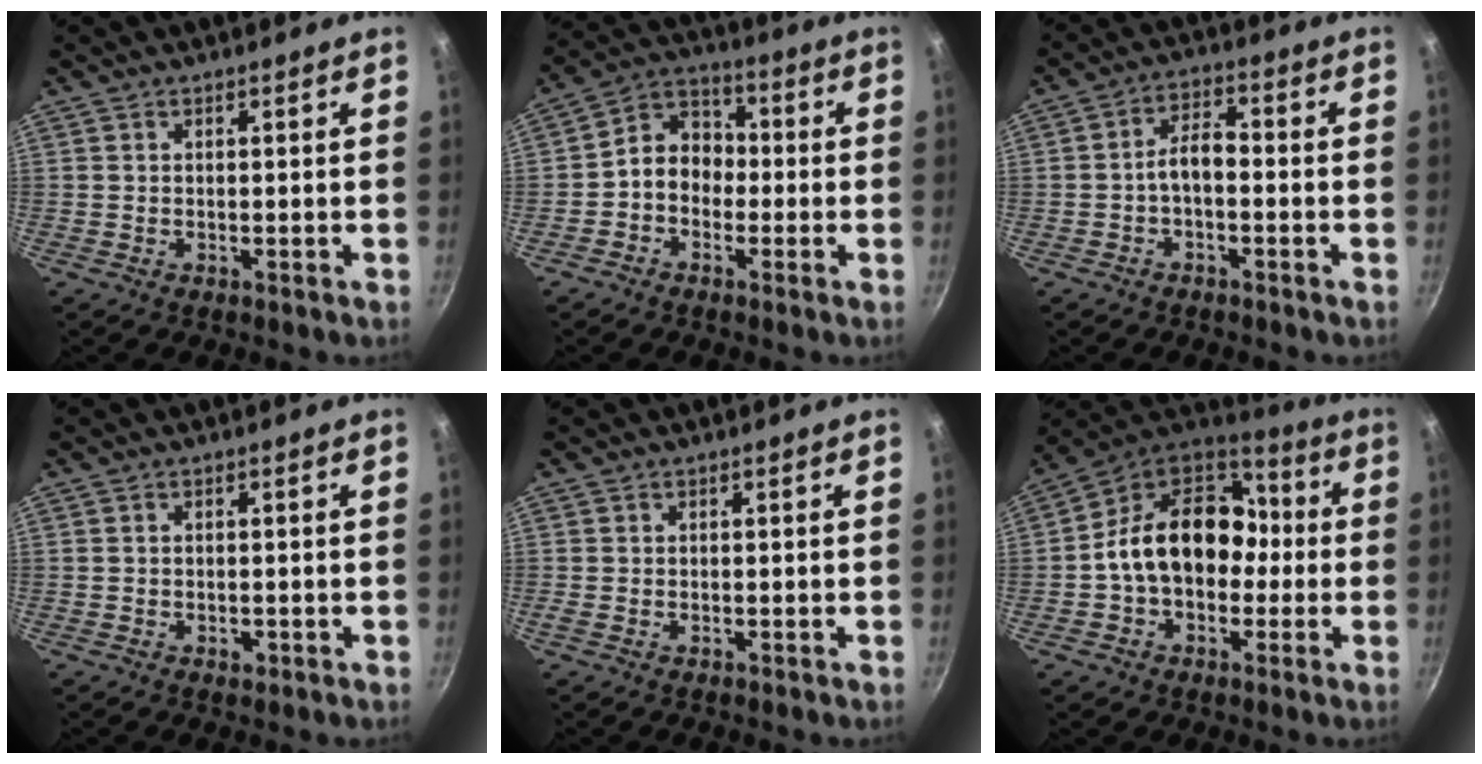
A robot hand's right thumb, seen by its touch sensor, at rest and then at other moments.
{"total": 8.3, "force": [-1.4, 6.7, 4.6], "torque": [-0.038, 0.036, -0.044]}
{"total": 7.0, "force": [-1.9, 3.7, 5.6], "torque": [-0.089, 0.039, -0.041]}
{"total": 1.4, "force": [-0.5, 1.0, 0.8], "torque": [-0.012, 0.003, -0.007]}
{"total": 0.9, "force": [-0.3, 0.6, 0.6], "torque": [-0.012, 0.001, -0.008]}
{"total": 19.0, "force": [-1.1, 14.2, 12.6], "torque": [-0.165, 0.059, -0.032]}